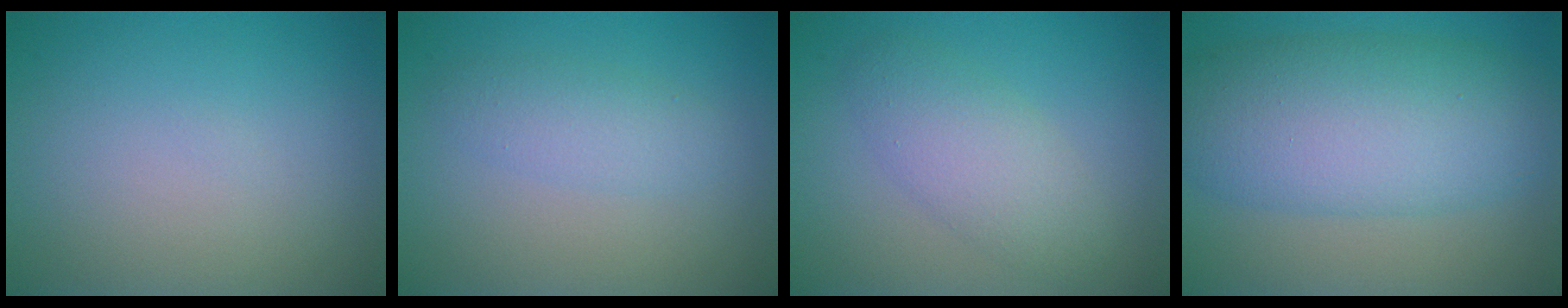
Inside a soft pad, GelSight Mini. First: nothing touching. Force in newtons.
{"total": 2.2, "press": 2.2, "slide": 0.1}
{"total": 3.8, "press": 3.8, "slide": 0.0}
{"total": 9.5, "press": 9.5, "slide": 0.1}